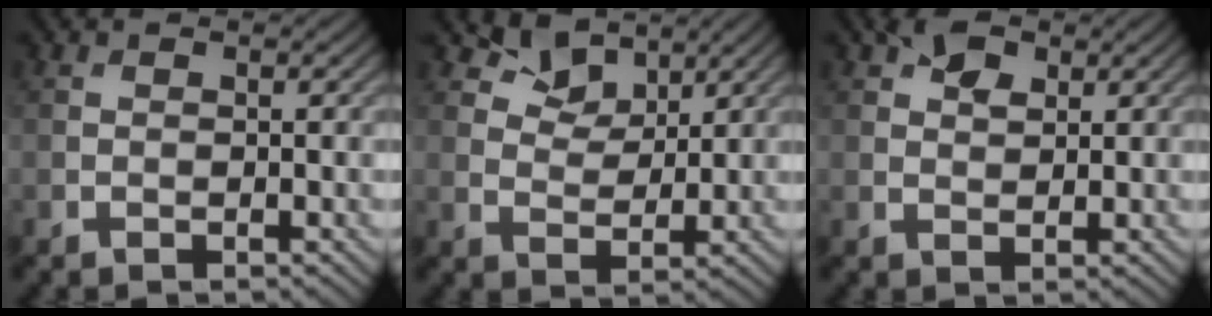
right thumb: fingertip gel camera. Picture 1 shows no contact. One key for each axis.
{"total": 5.1, "fx": 3.7, "fy": 2.8, "fz": 2.1, "tx": -0.046, "ty": -0.005, "tz": 0.070}
{"total": 3.2, "fx": 1.7, "fy": 2.0, "fz": 1.8, "tx": -0.037, "ty": 0.003, "tz": 0.029}